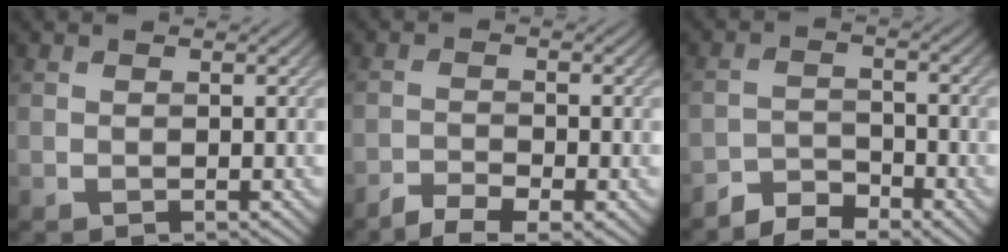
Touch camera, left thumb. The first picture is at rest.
{"total": 4.0, "force": [-3.0, 0.9, 2.4], "torque": [-0.050, -0.006, -0.056]}
{"total": 4.5, "force": [-3.9, 1.6, 1.6], "torque": [-0.025, -0.002, -0.077]}